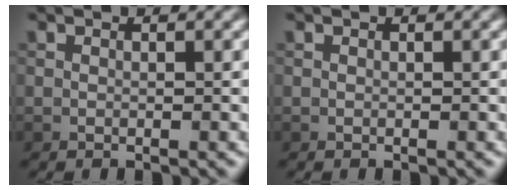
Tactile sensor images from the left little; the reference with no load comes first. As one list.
[{"total": 0.0}]